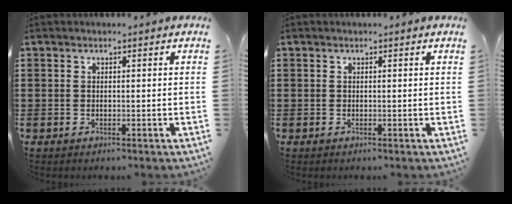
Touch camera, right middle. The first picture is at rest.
{"total": 0.0}